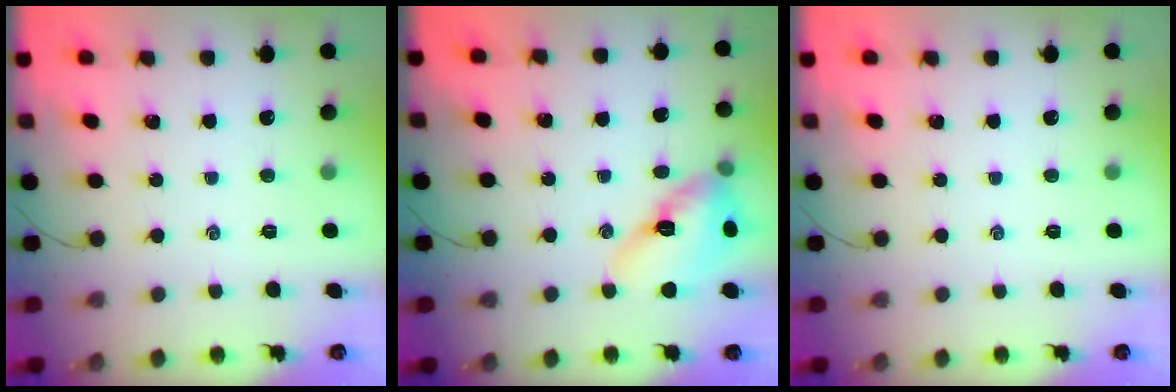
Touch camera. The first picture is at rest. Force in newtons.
{"total": 14.6, "press": 14.4, "slide": 2.5}
{"total": 0.0}